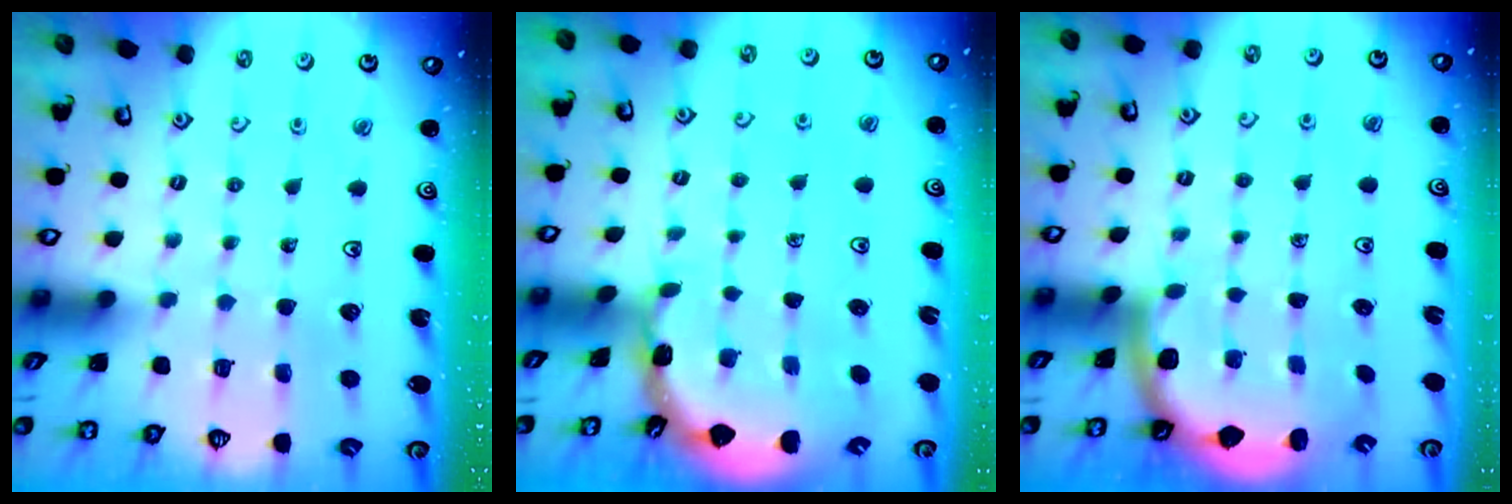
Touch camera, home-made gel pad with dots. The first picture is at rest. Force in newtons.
{"total": 1.7, "press": 1.7, "slide": 0.1}
{"total": 1.8, "press": 1.8, "slide": 0.1}